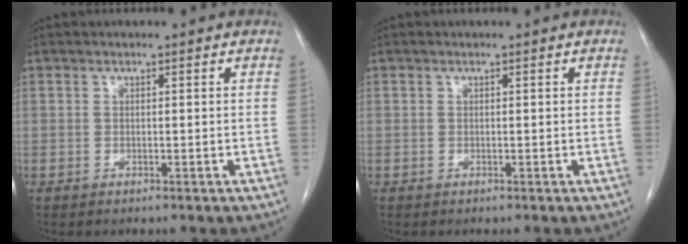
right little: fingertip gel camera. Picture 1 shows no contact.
{"total": 0.0}